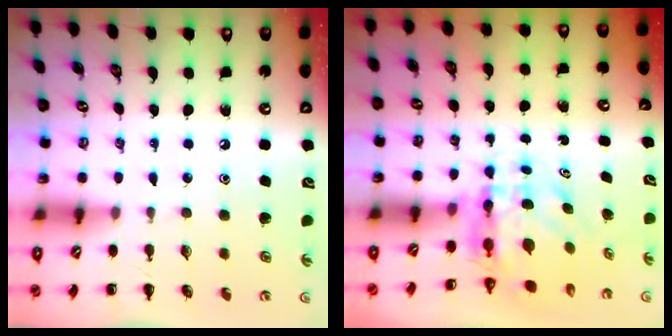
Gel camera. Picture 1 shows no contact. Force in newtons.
{"total": 6.0, "press": 5.8, "slide": 1.4}